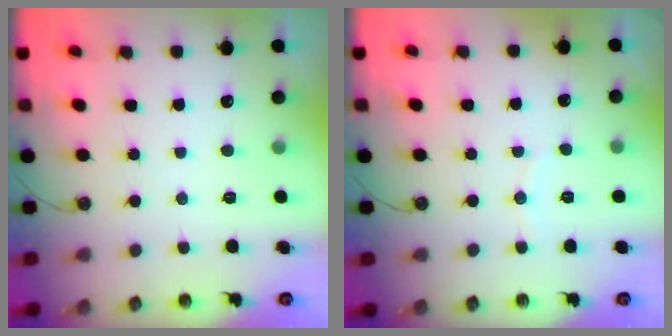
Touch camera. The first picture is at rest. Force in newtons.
{"total": 2.9, "press": 2.9, "slide": 0.3}